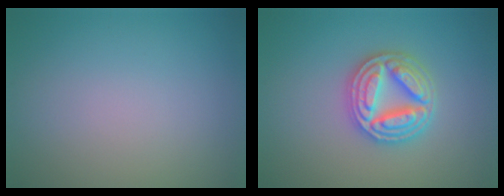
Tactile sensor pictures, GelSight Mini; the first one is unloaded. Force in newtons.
{"total": 4.7, "press": 4.7, "slide": 0.8}